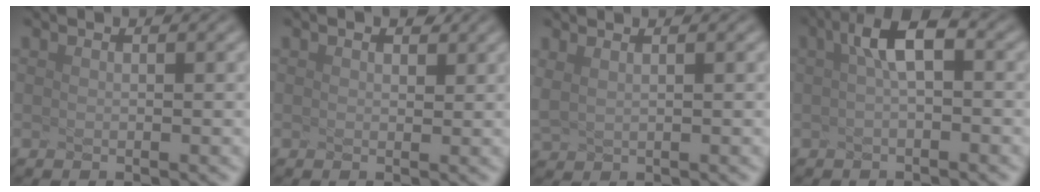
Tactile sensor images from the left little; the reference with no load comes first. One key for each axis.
{"total": 0.6, "fx": 0.0, "fy": -0.5, "fz": -0.4, "tx": -0.003, "ty": -0.011, "tz": 0.018}
{"total": 0.7, "fx": 0.6, "fy": -0.3, "fz": 0.0, "tx": -0.031, "ty": 0.002, "tz": 0.031}
{"total": 2.2, "fx": -0.8, "fy": -0.1, "fz": 2.1, "tx": -0.066, "ty": 0.003, "tz": 0.024}